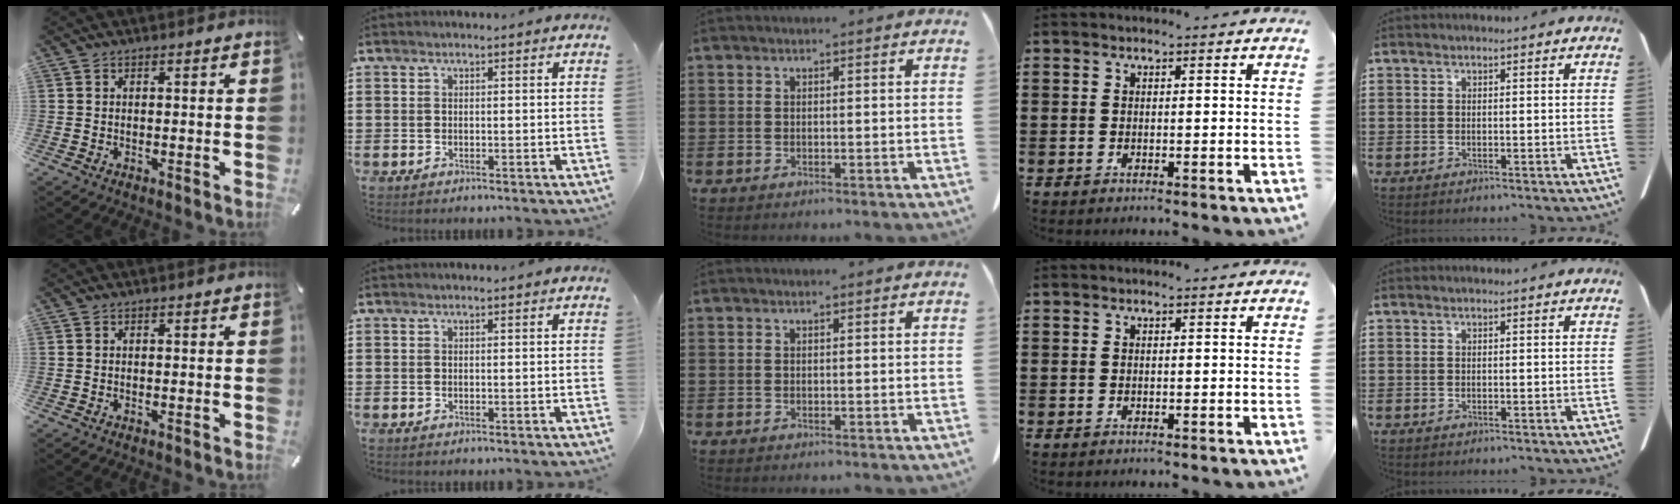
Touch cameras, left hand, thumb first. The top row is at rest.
{}